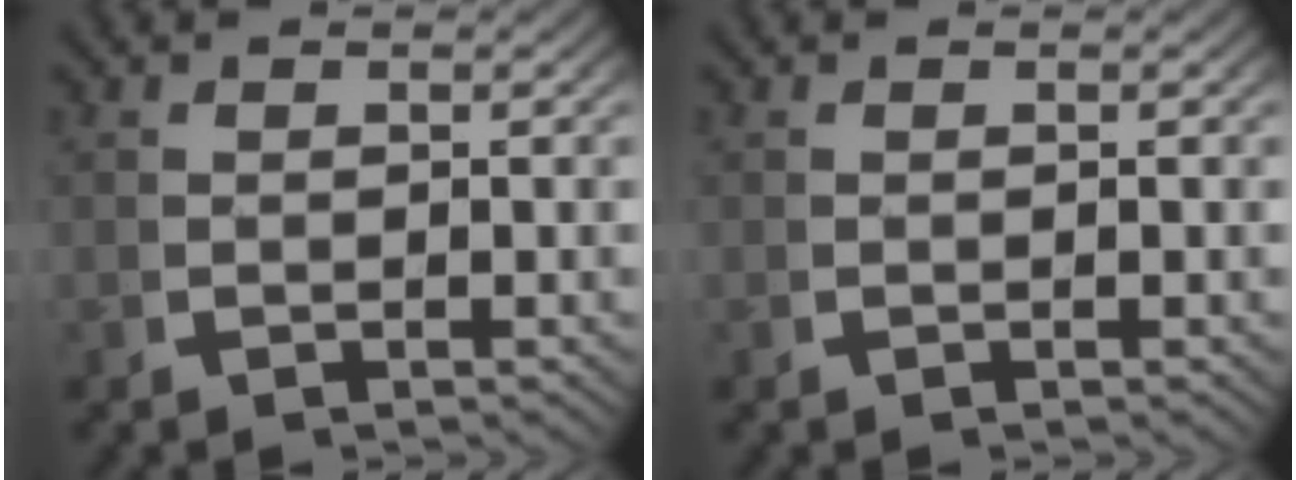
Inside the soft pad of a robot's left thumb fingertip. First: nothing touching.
{"total": 0.0}